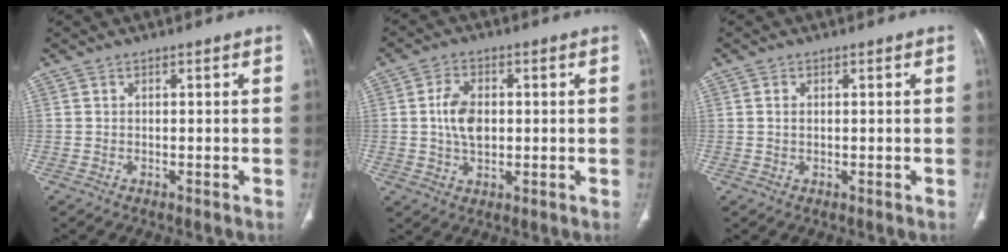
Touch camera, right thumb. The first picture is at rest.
{"total": 6.6, "force": [0.4, 4.3, 5.1], "torque": [-0.090, 0.002, 0.006]}
{"total": 1.1, "force": [0.2, 0.7, 0.8], "torque": [-0.017, 0.001, 0.005]}